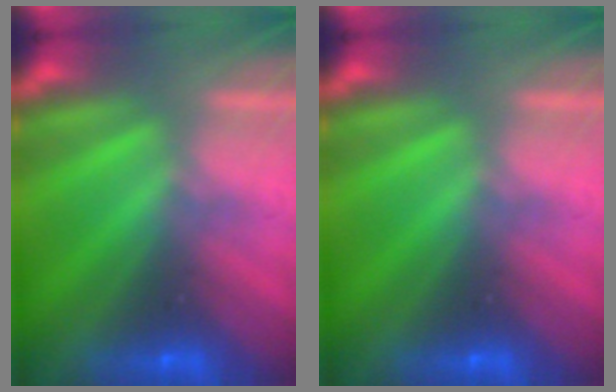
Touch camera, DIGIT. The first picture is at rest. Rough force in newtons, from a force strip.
{"total": 0.0}